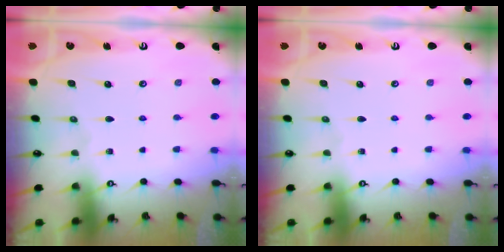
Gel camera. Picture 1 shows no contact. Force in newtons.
{"total": 0.0}